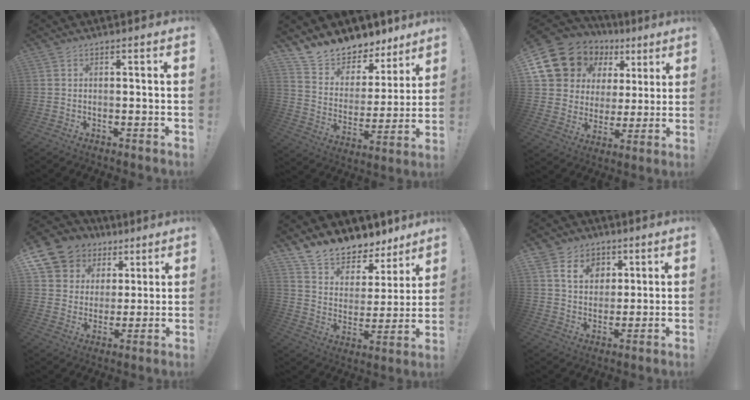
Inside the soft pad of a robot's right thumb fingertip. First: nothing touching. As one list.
[{"total": 10.5, "force": [9.8, 3.7, 0.7], "torque": [-0.032, -0.097, 0.176]}, {"total": 16.2, "force": [9.8, 11.3, 6.2], "torque": [-0.109, -0.058, 0.204]}, {"total": 12.0, "force": [7.1, 9.3, 3.1], "torque": [-0.051, -0.053, 0.146]}, {"total": 11.6, "force": [10.4, 4.4, 2.3], "torque": [-0.054, -0.097, 0.188]}, {"total": 11.1, "force": [5.7, 8.4, 4.6], "torque": [-0.071, -0.021, 0.110]}]